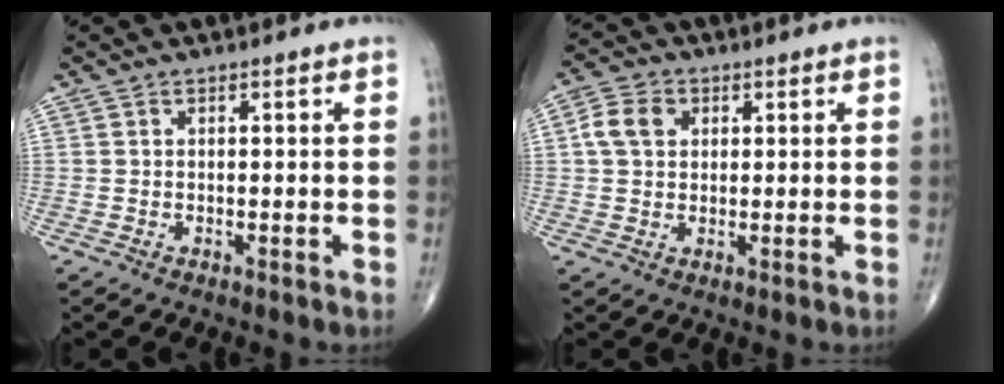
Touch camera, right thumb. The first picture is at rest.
{"total": 5.7, "force": [1.3, 4.4, 3.3], "torque": [-0.056, 0.008, 0.021]}